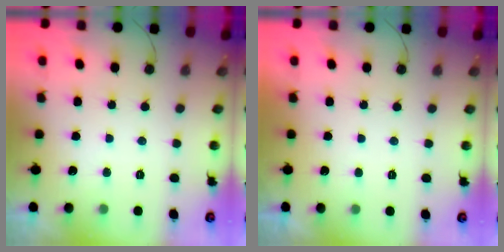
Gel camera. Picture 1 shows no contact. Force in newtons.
{"total": 2.3, "press": 2.2, "slide": 0.4}